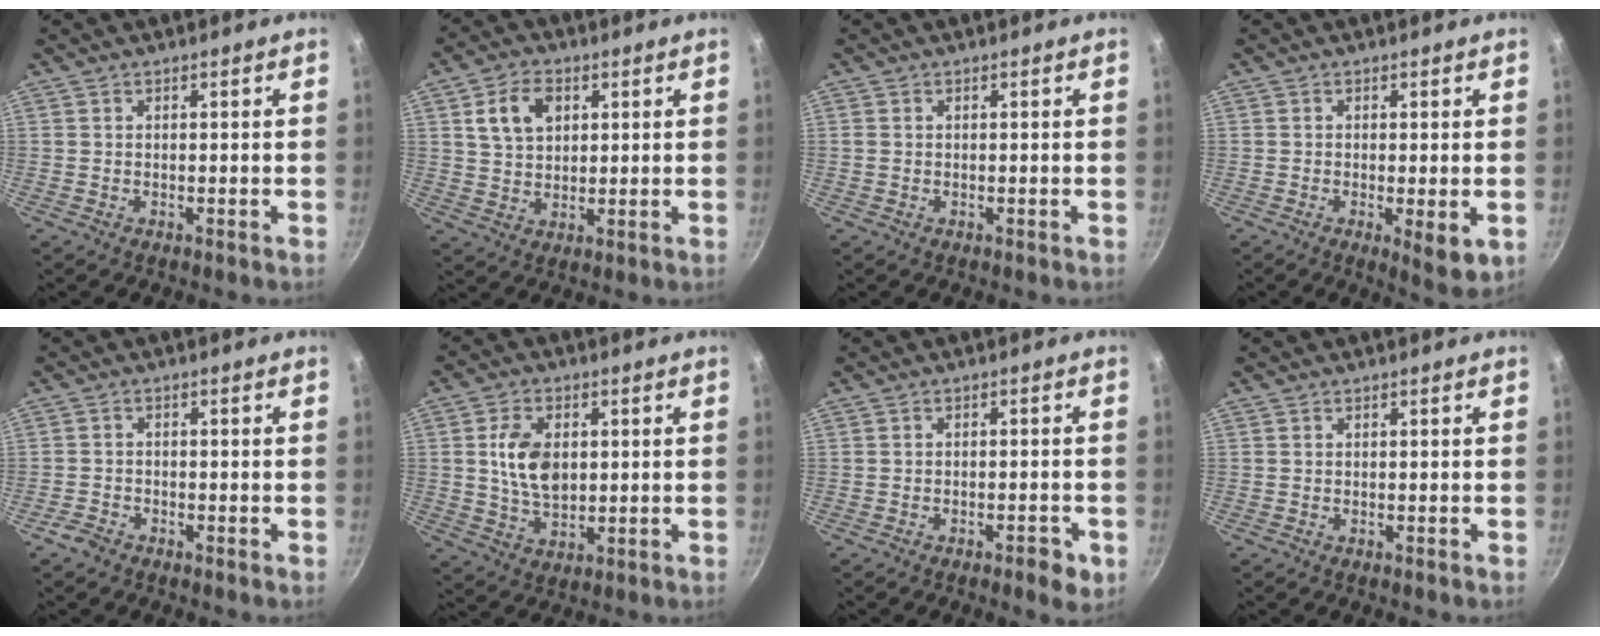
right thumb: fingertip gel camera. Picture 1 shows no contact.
{"total": 8.2, "force": [2.9, 5.6, 5.2], "torque": [-0.075, -0.006, 0.054]}
{"total": 0.6, "force": [0.0, 0.5, 0.3], "torque": [-0.007, 0.000, 0.001]}
{"total": 5.3, "force": [-1.2, 1.6, 5.0], "torque": [-0.077, -0.016, -0.018]}
{"total": 2.1, "force": [-1.7, 1.1, 0.7], "torque": [-0.016, 0.004, -0.033]}
{"total": 9.5, "force": [1.4, 6.1, 7.2], "torque": [-0.121, -0.009, 0.033]}
{"total": 3.8, "force": [-1.9, 1.3, 3.0], "torque": [-0.036, 0.007, -0.026]}
{"total": 0.0}